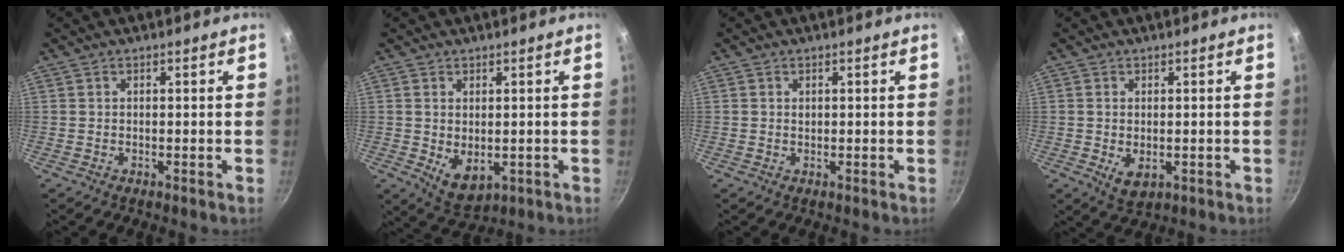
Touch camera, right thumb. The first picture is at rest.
{"total": 5.9, "force": [-0.3, 3.7, 4.6], "torque": [-0.070, -0.020, 0.010]}
{"total": 0.5, "force": [0.2, 0.4, 0.3], "torque": [-0.003, -0.001, 0.005]}
{"total": 4.1, "force": [-0.6, 2.5, 3.2], "torque": [-0.052, -0.015, -0.004]}